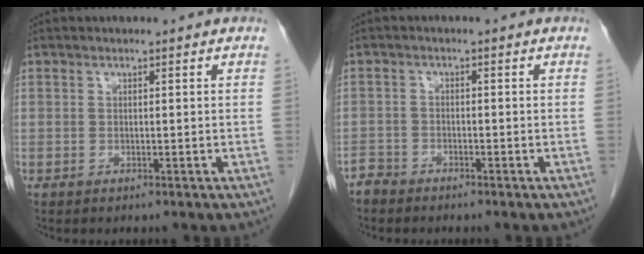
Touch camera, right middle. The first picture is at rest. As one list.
[{"total": 2.3, "force": [-2.2, 0.7, -0.3], "torque": [0.005, -0.002, -0.044]}]